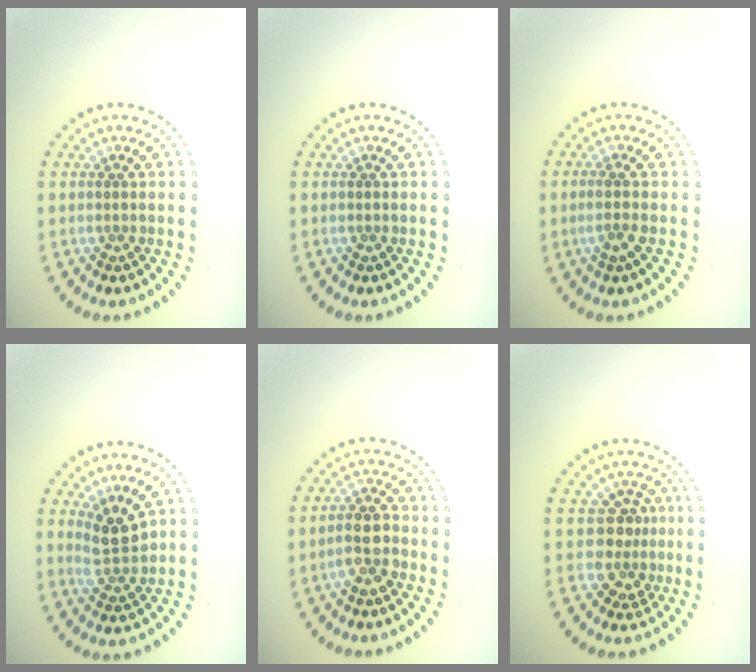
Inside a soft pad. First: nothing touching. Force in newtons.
{"total": 0.0}
{"total": 1.6, "press": 1.2, "slide": 1.0}
{"total": 2.9, "press": 2.6, "slide": 1.4}
{"total": 2.8, "press": 2.6, "slide": 1.2}
{"total": 2.8, "press": 2.0, "slide": 1.9}